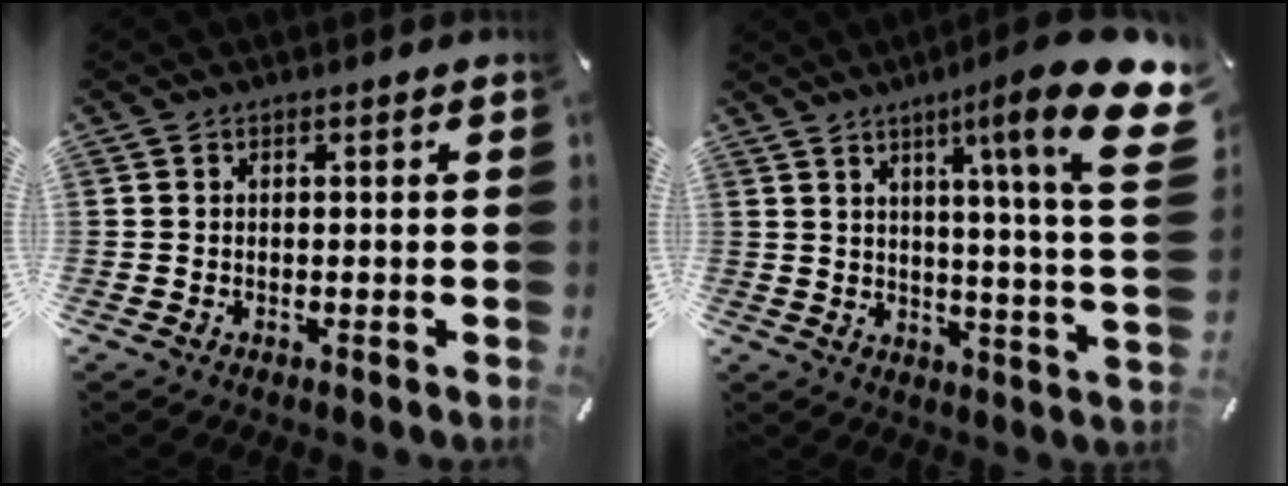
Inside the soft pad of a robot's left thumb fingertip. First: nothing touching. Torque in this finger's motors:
{"motor_torque": [2.63, 2.38, 0.44, -0.43, 0.42]}